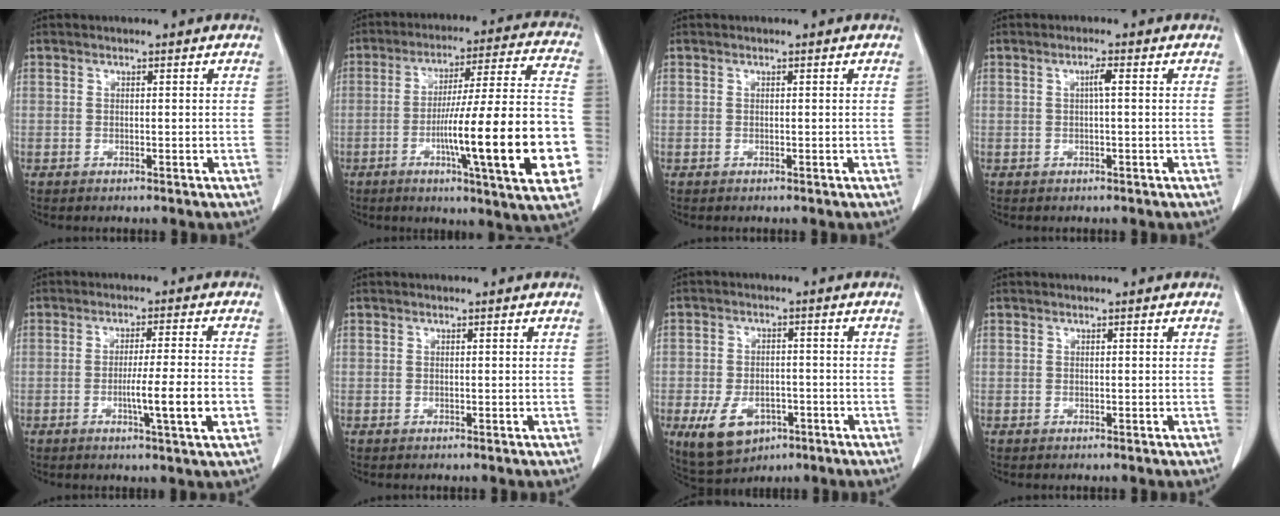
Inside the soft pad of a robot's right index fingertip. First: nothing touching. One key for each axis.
{"total": 23.8, "fx": -6.2, "fy": 0.7, "fz": 22.9, "tx": -0.283, "ty": 0.001, "tz": -0.092}
{"total": 0.0}
{"total": 1.5, "fx": 0.2, "fy": 0.0, "fz": 1.5, "tx": -0.029, "ty": 0.003, "tz": 0.003}
{"total": 7.9, "fx": -2.2, "fy": -0.6, "fz": 7.5, "tx": -0.117, "ty": -0.013, "tz": -0.036}
{"total": 0.0}
{"total": 8.0, "fx": -3.5, "fy": 5.5, "fz": 4.7, "tx": -0.088, "ty": 0.001, "tz": -0.044}
{"total": 0.0}